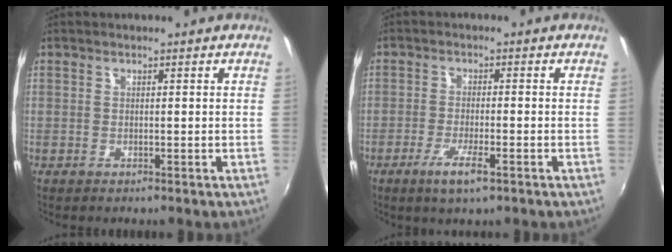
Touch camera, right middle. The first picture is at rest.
{"total": 5.3, "force": [-2.9, 0.9, 4.3], "torque": [-0.093, -0.012, -0.055]}